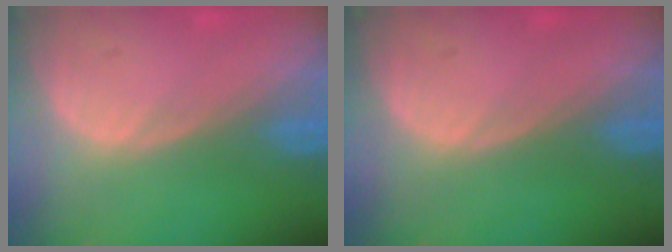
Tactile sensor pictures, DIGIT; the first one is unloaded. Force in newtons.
{"total": 0.0}